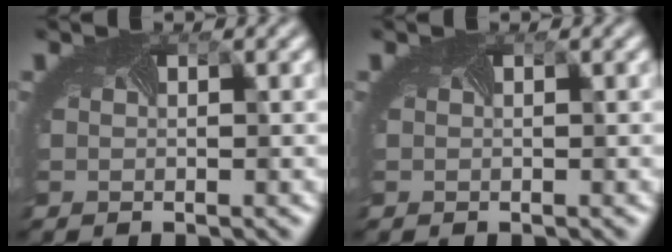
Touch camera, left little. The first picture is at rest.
{"total": 0.0}